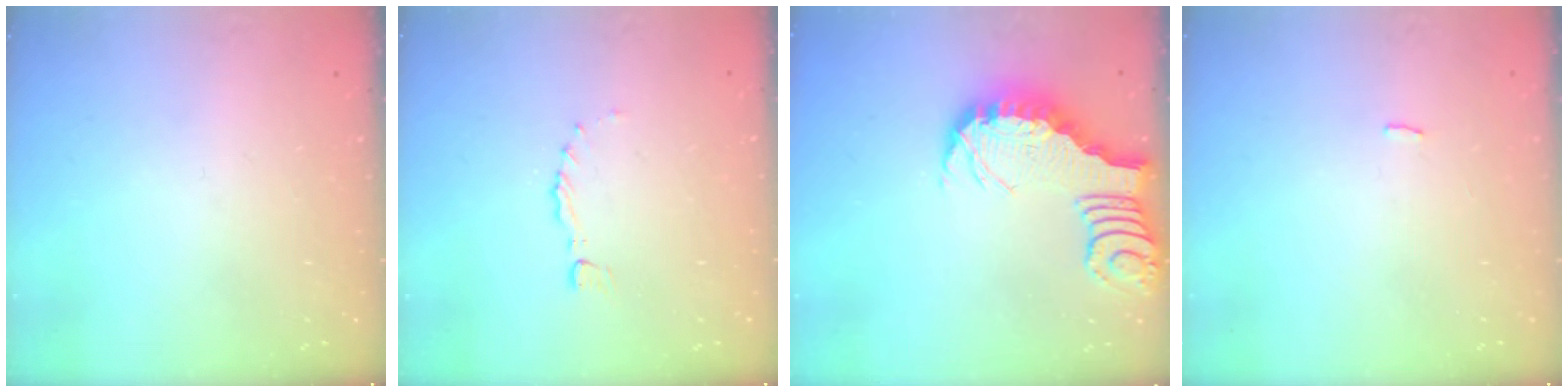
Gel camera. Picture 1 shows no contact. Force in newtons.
{"total": 0.0}
{"total": 3.1, "press": 3.1, "slide": 0.5}
{"total": 1.5, "press": 1.4, "slide": 0.3}